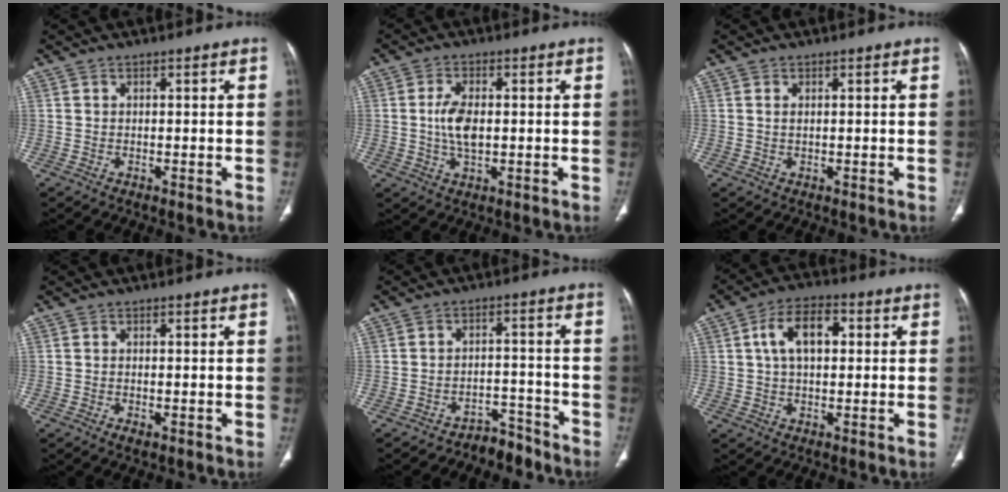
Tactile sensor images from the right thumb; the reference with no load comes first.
{"total": 5.7, "force": [0.1, 2.9, 4.9], "torque": [-0.100, 0.001, 0.002]}
{"total": 0.7, "force": [0.3, 0.3, 0.6], "torque": [-0.017, 0.004, 0.008]}
{"total": 1.4, "force": [-0.5, 0.7, 1.1], "torque": [-0.024, -0.004, -0.007]}
{"total": 5.5, "force": [-4.9, 2.5, 0.6], "torque": [0.004, 0.058, -0.073]}
{"total": 9.0, "force": [1.9, 5.3, 7.1], "torque": [-0.118, 0.018, 0.029]}